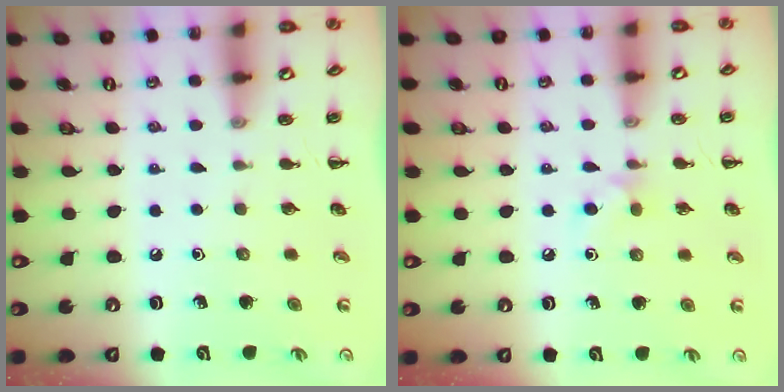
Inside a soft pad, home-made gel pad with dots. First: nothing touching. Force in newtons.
{"total": 6.1, "press": 5.8, "slide": 2.1}